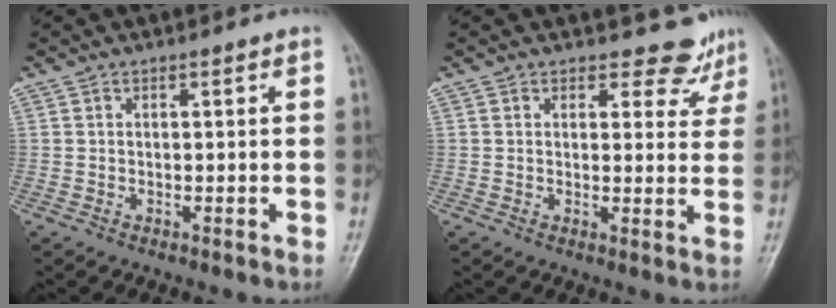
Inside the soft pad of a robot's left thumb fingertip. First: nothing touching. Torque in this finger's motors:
{"motor_torque": [-0.30, -0.11, -0.39, -0.05, 0.06]}